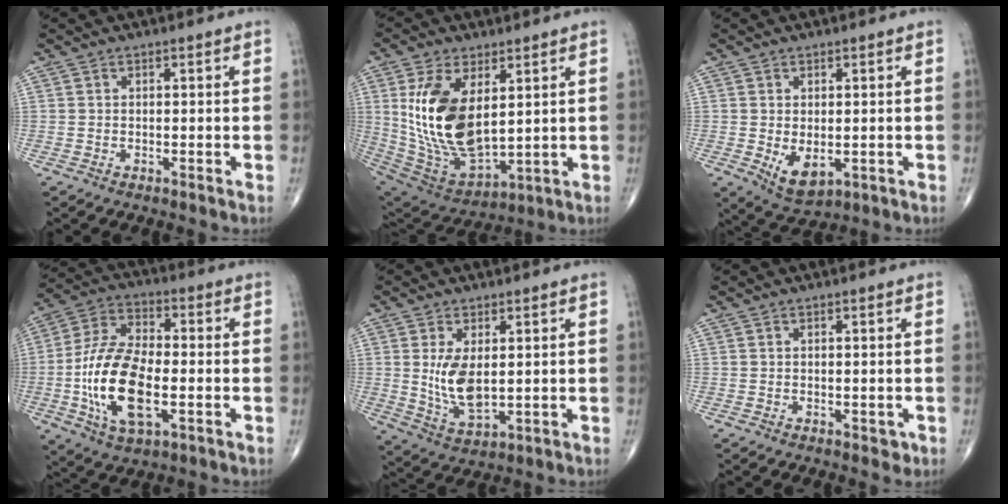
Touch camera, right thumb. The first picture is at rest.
{"total": 18.7, "force": [3.8, 9.8, 15.5], "torque": [-0.291, -0.026, 0.093]}
{"total": 5.9, "force": [-0.9, 3.3, 4.7], "torque": [-0.072, -0.012, 0.001]}
{"total": 17.5, "force": [-3.4, 8.2, 15.1], "torque": [-0.298, 0.015, -0.062]}
{"total": 8.3, "force": [0.9, 4.1, 7.1], "torque": [-0.129, -0.020, 0.031]}
{"total": 1.4, "force": [-0.4, 0.9, 1.0], "torque": [-0.004, -0.001, -0.005]}